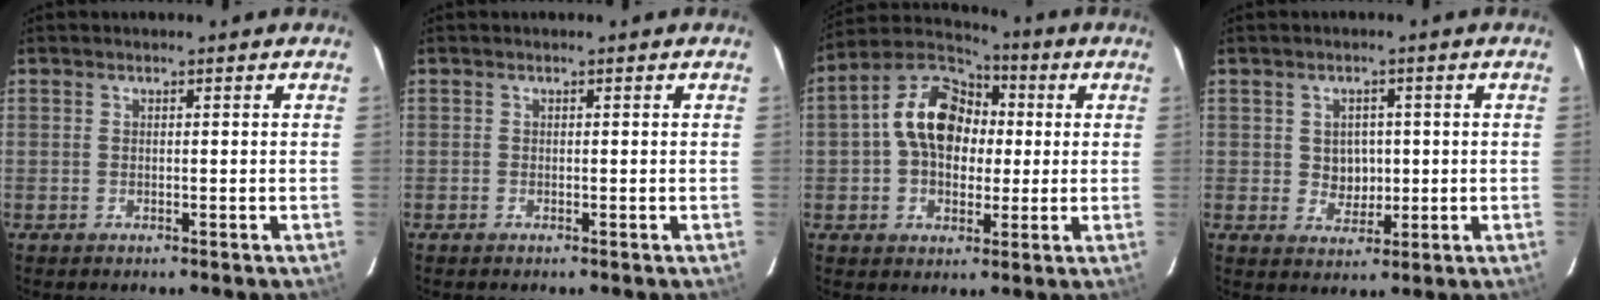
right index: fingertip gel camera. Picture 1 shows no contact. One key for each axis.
{"total": 0.0}
{"total": 13.6, "fx": 1.0, "fy": 9.9, "fz": 9.2, "tx": -0.180, "ty": 0.036, "tz": 0.013}
{"total": 4.3, "fx": 0.2, "fy": 3.9, "fz": 1.9, "tx": -0.030, "ty": 0.005, "tz": 0.011}